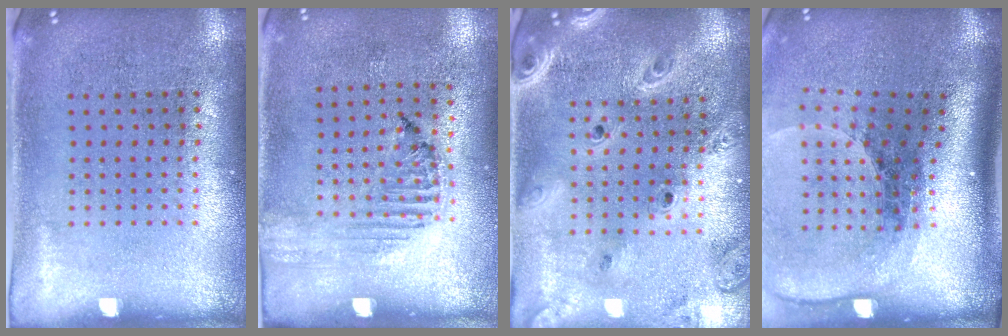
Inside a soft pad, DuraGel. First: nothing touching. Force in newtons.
{"total": 1.2, "press": 1.2, "slide": 0.2}
{"total": 2.8, "press": 2.4, "slide": 1.4}
{"total": 2.6, "press": 1.8, "slide": 1.8}